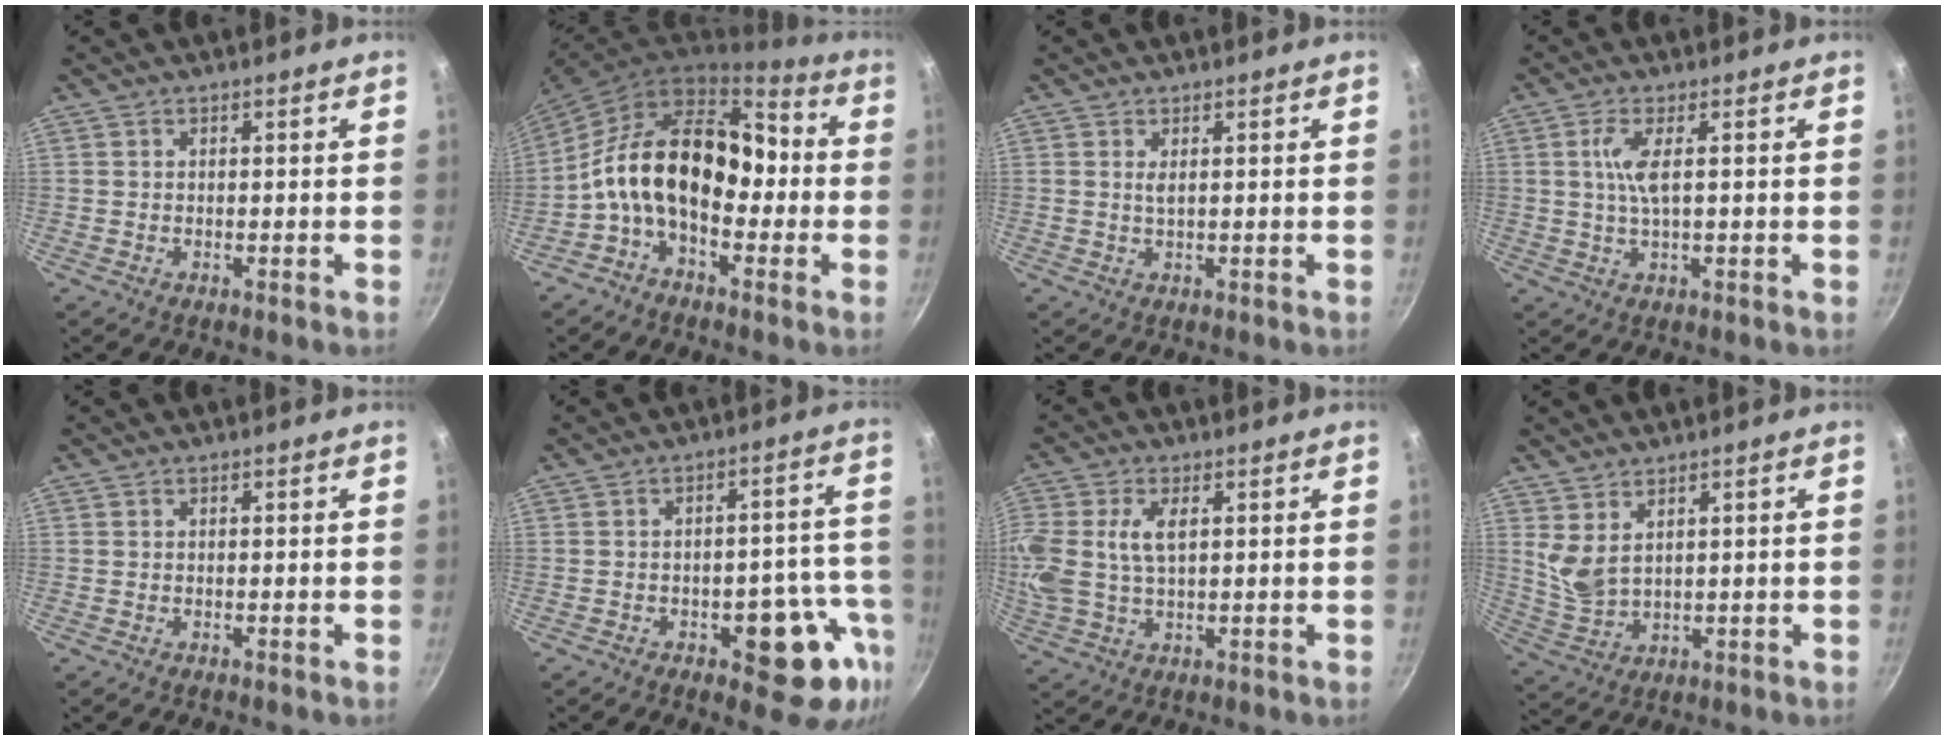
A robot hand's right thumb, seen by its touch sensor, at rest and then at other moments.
{"total": 17.1, "force": [-2.4, 10.9, 13.0], "torque": [-0.183, 0.055, -0.067]}
{"total": 1.1, "force": [0.4, 0.2, 1.0], "torque": [-0.023, -0.002, 0.010]}
{"total": 4.7, "force": [0.7, 0.9, 4.5], "torque": [-0.104, -0.001, 0.017]}
{"total": 0.0}
{"total": 13.6, "force": [-5.4, 6.7, 10.5], "torque": [-0.068, 0.037, -0.065]}
{"total": 11.3, "force": [2.5, 6.6, 8.8], "torque": [-0.189, 0.007, 0.048]}
{"total": 5.2, "force": [3.1, 2.6, 3.3], "torque": [-0.061, -0.030, 0.075]}